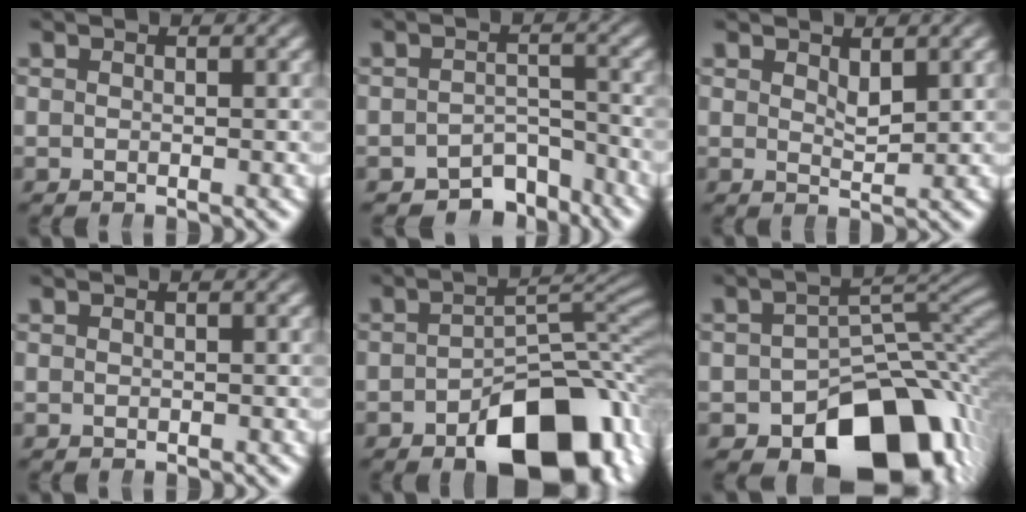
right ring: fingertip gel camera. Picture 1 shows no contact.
{"total": 6.1, "force": [-5.3, 2.4, 1.7], "torque": [0.004, -0.011, -0.083]}
{"total": 1.8, "force": [1.6, -0.6, 0.7], "torque": [0.002, -0.002, 0.034]}
{"total": 0.0}
{"total": 12.0, "force": [-5.5, 5.7, 9.1], "torque": [-0.111, -0.015, -0.071]}
{"total": 14.8, "force": [-7.0, 7.9, 10.3], "torque": [-0.130, -0.032, -0.088]}